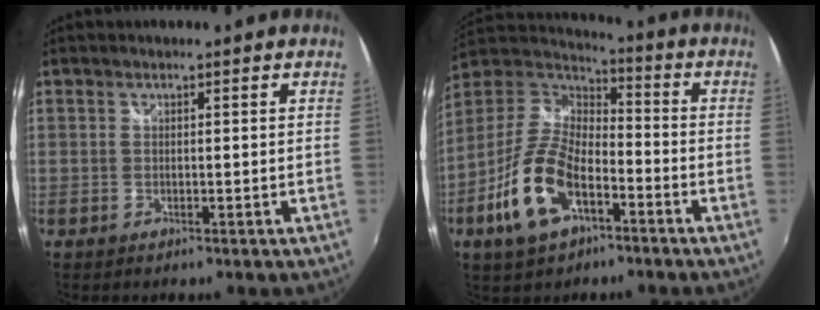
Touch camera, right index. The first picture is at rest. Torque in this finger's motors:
{"motor_torque": [0.98, -0.87, 0.89, 0.21]}